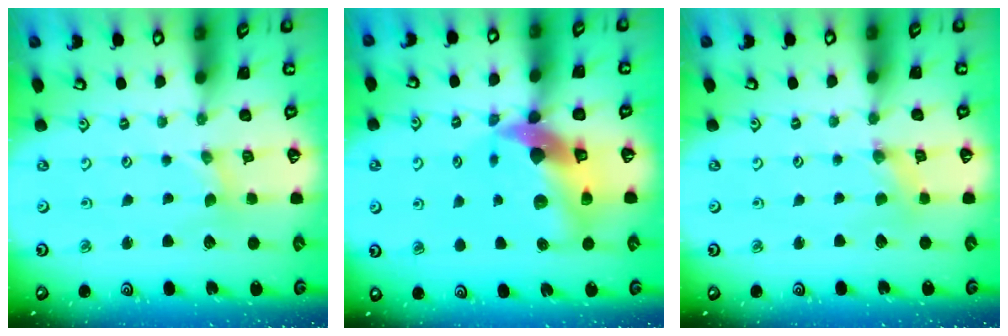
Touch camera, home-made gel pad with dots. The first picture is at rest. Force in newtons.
{"total": 14.2, "press": 14.0, "slide": 1.9}
{"total": 1.1, "press": 1.1, "slide": 0.2}